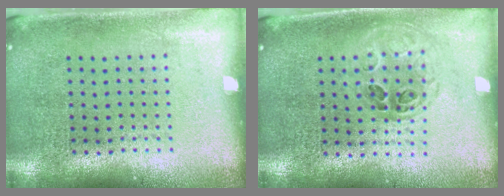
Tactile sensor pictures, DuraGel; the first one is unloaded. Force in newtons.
{"total": 1.0, "press": 0.9, "slide": 0.3}